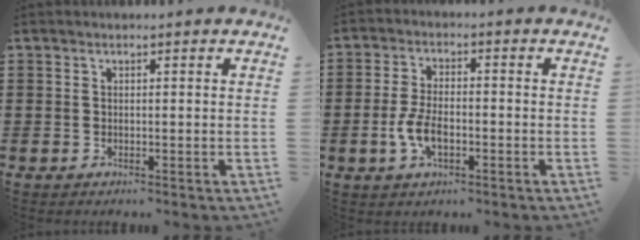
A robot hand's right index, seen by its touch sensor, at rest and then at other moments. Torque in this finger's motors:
{"motor_torque": [1.98, 0.16, 0.65, 0.14]}